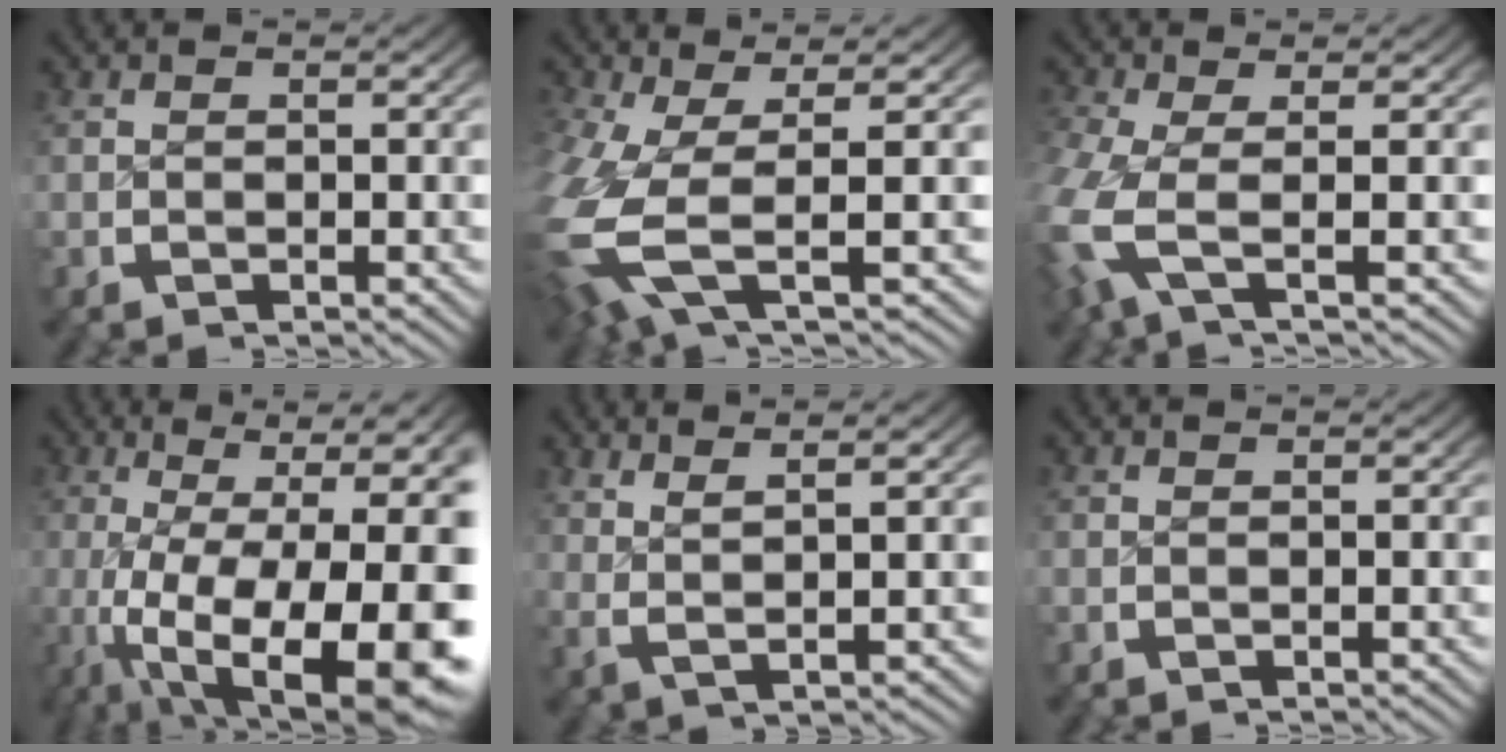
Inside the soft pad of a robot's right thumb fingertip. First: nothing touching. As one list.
[{"total": 9.4, "force": [-1.0, 5.0, 7.8], "torque": [-0.213, -0.042, 0.002]}, {"total": 5.7, "force": [-0.8, 3.1, 4.8], "torque": [-0.146, -0.023, -0.008]}, {"total": 21.0, "force": [-4.3, 11.8, 16.8], "torque": [-0.298, -0.073, -0.026]}, {"total": 3.8, "force": [2.6, 0.5, 2.7], "torque": [-0.047, 0.002, 0.052]}, {"total": 0.0}]